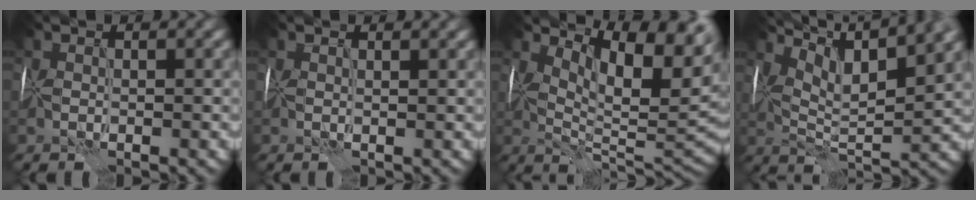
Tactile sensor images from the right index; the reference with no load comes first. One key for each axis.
{"total": 0.8, "fx": 0.6, "fy": -0.2, "fz": 0.5, "tx": -0.008, "ty": 0.000, "tz": 0.008}
{"total": 10.3, "fx": 3.6, "fy": 4.2, "fz": 8.7, "tx": -0.129, "ty": -0.007, "tz": 0.063}
{"total": 9.8, "fx": 6.0, "fy": 2.3, "fz": 7.4, "tx": -0.131, "ty": 0.017, "tz": 0.084}